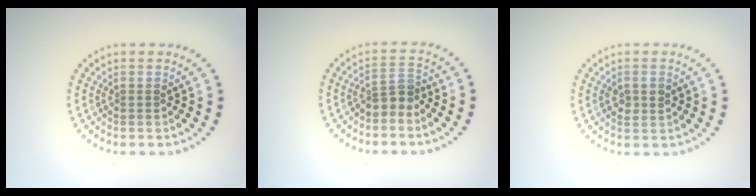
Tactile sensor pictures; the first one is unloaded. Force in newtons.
{"total": 2.3, "press": 1.8, "slide": 1.5}
{"total": 1.5, "press": 1.5, "slide": 0.1}